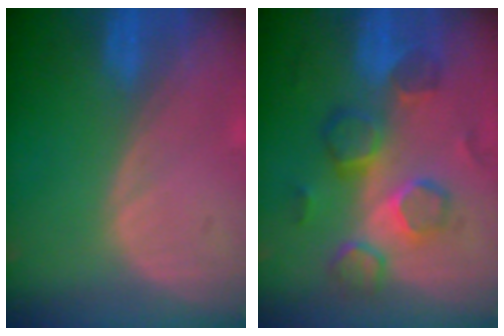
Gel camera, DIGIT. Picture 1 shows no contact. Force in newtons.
{"total": 8.5, "press": 8.3, "slide": 2.1}